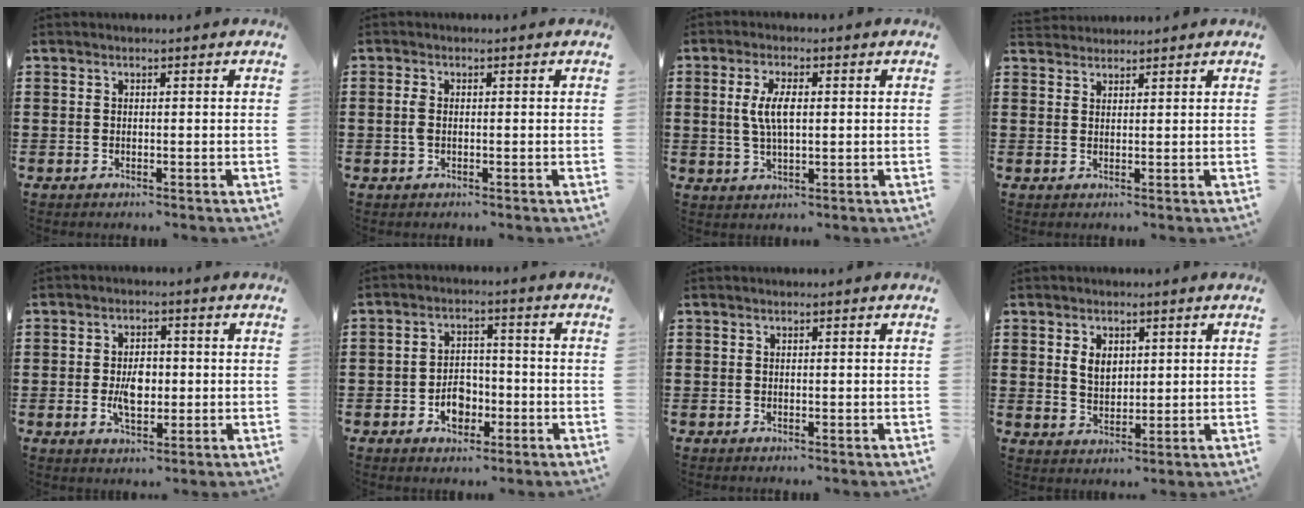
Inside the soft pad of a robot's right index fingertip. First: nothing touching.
{"total": 1.8, "force": [-0.1, 0.9, 1.6], "torque": [-0.040, 0.000, -0.006]}
{"total": 5.4, "force": [0.6, 2.0, 5.0], "torque": [-0.107, 0.006, 0.005]}
{"total": 1.7, "force": [1.7, 0.2, -0.4], "torque": [0.004, 0.004, 0.034]}
{"total": 5.2, "force": [-0.5, 3.0, 4.2], "torque": [-0.078, 0.003, -0.012]}
{"total": 4.8, "force": [-1.9, 3.4, 2.8], "torque": [-0.037, 0.001, -0.039]}
{"total": 0.0}
{"total": 3.5, "force": [1.2, 2.3, 2.3], "torque": [-0.044, 0.005, 0.019]}